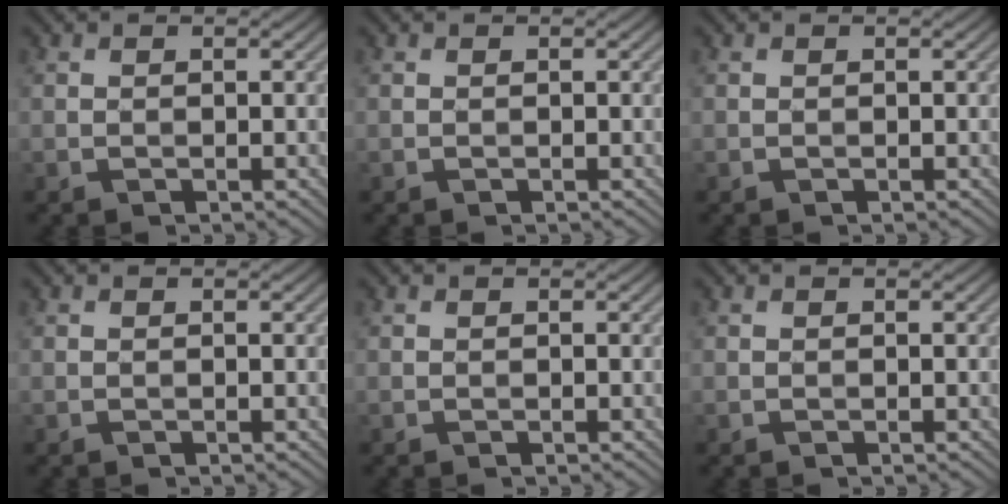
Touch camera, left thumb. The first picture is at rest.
{"total": 0.0}
{"total": 0.0}
{"total": 0.0}
{"total": 0.0}
{"total": 0.0}